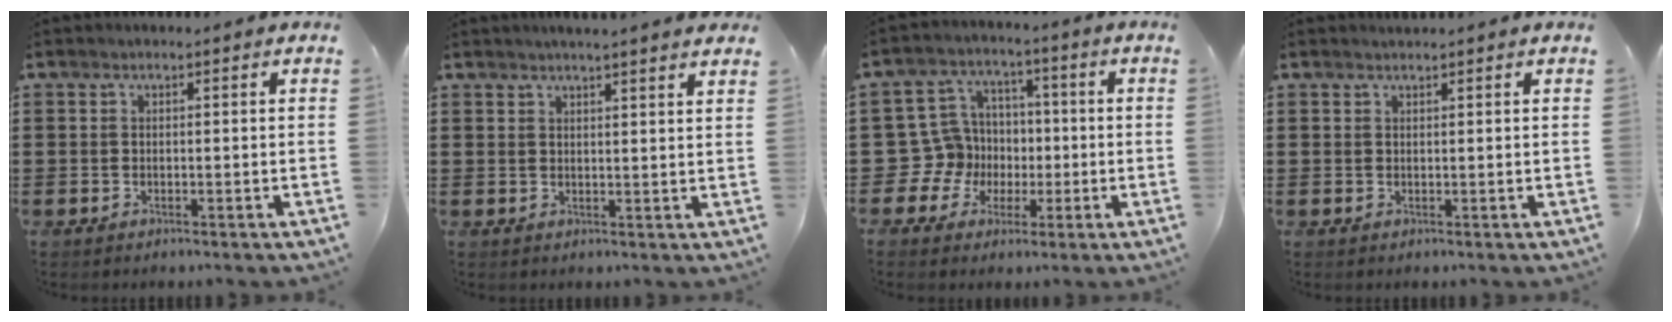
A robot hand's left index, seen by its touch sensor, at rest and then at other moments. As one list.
[{"total": 2.3, "force": [2.1, -0.4, 0.7], "torque": [-0.018, -0.003, 0.040]}, {"total": 9.4, "force": [-0.9, 9.1, 2.2], "torque": [-0.102, 0.005, -0.014]}, {"total": 0.6, "force": [0.5, -0.1, 0.1], "torque": [-0.004, -0.001, 0.011]}]